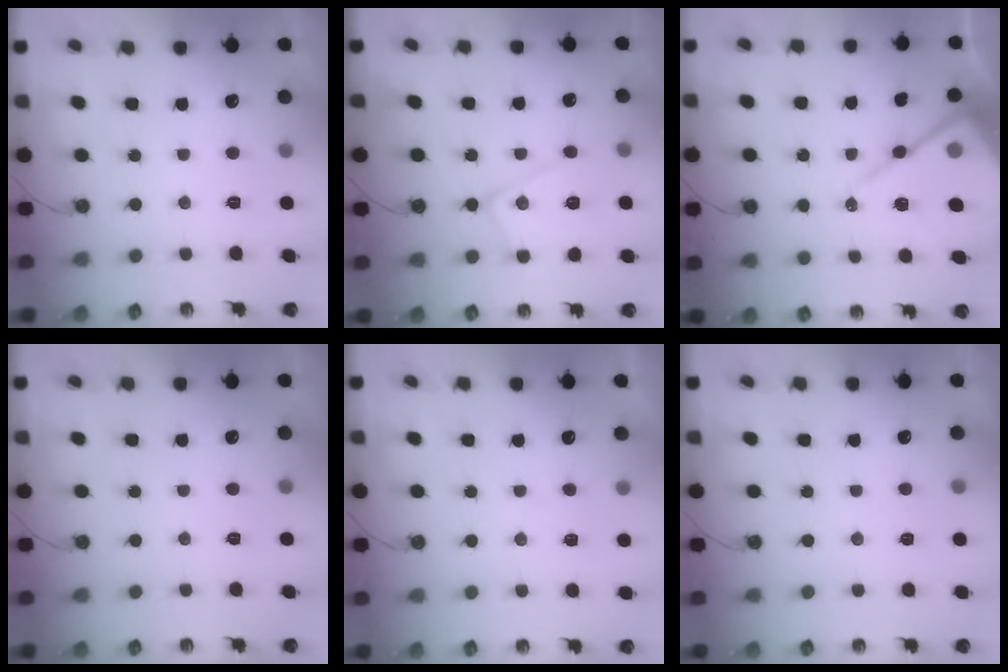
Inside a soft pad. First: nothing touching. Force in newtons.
{"total": 13.0, "press": 13.0, "slide": 0.7}
{"total": 14.5, "press": 14.5, "slide": 1.3}
{"total": 0.0}
{"total": 5.7, "press": 5.7, "slide": 0.8}
{"total": 2.6, "press": 2.6, "slide": 0.4}